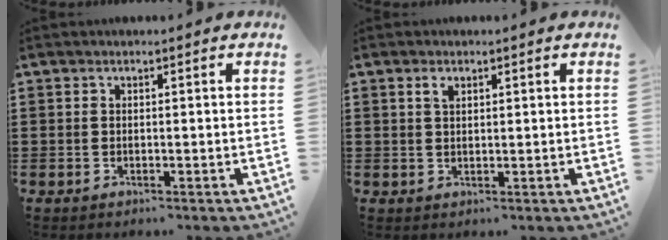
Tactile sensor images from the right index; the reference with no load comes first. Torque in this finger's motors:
{"motor_torque": [0.14, -0.13, 0.12, 0.05]}